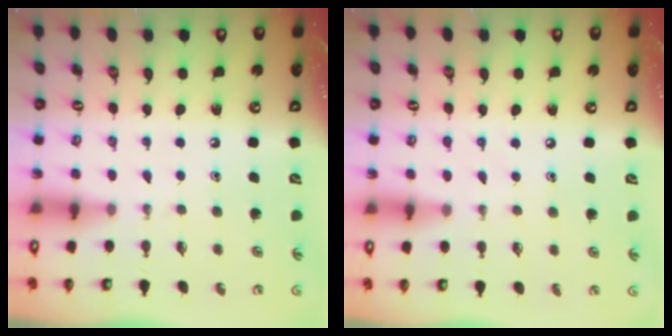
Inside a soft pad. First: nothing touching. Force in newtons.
{"total": 3.4, "press": 3.4, "slide": 0.5}